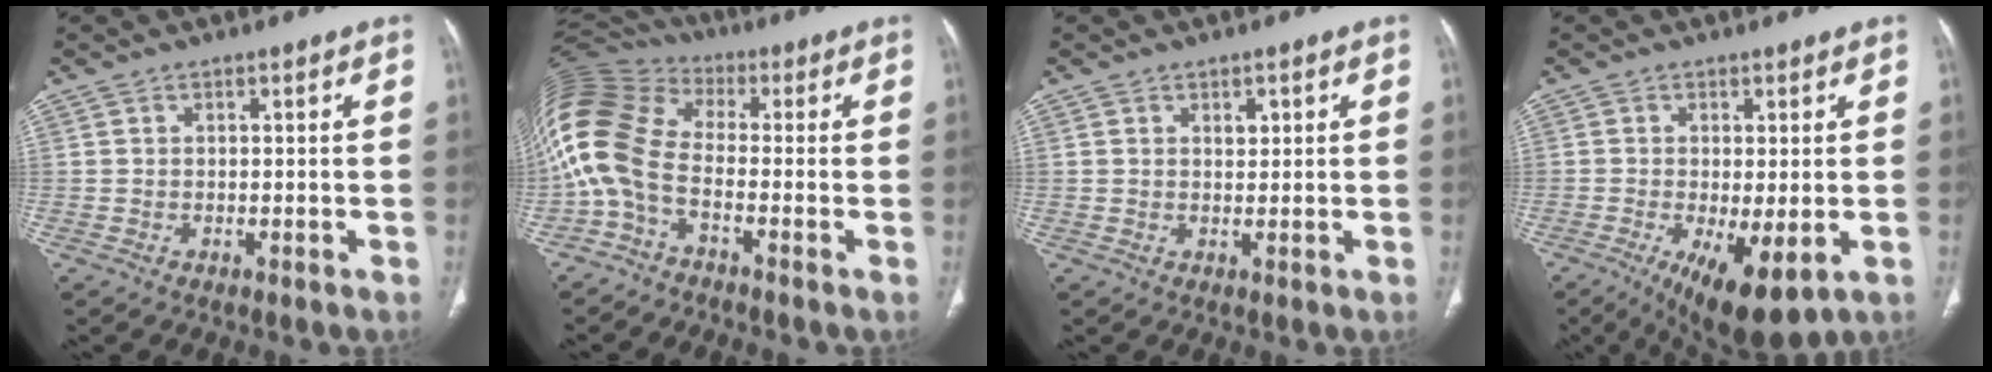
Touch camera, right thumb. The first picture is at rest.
{"total": 14.7, "force": [-3.4, 9.0, 11.2], "torque": [-0.245, 0.062, -0.081]}
{"total": 1.6, "force": [0.7, 1.1, 1.0], "torque": [-0.005, -0.003, 0.013]}
{"total": 10.7, "force": [-3.6, 3.7, 9.3], "torque": [-0.149, -0.021, -0.047]}